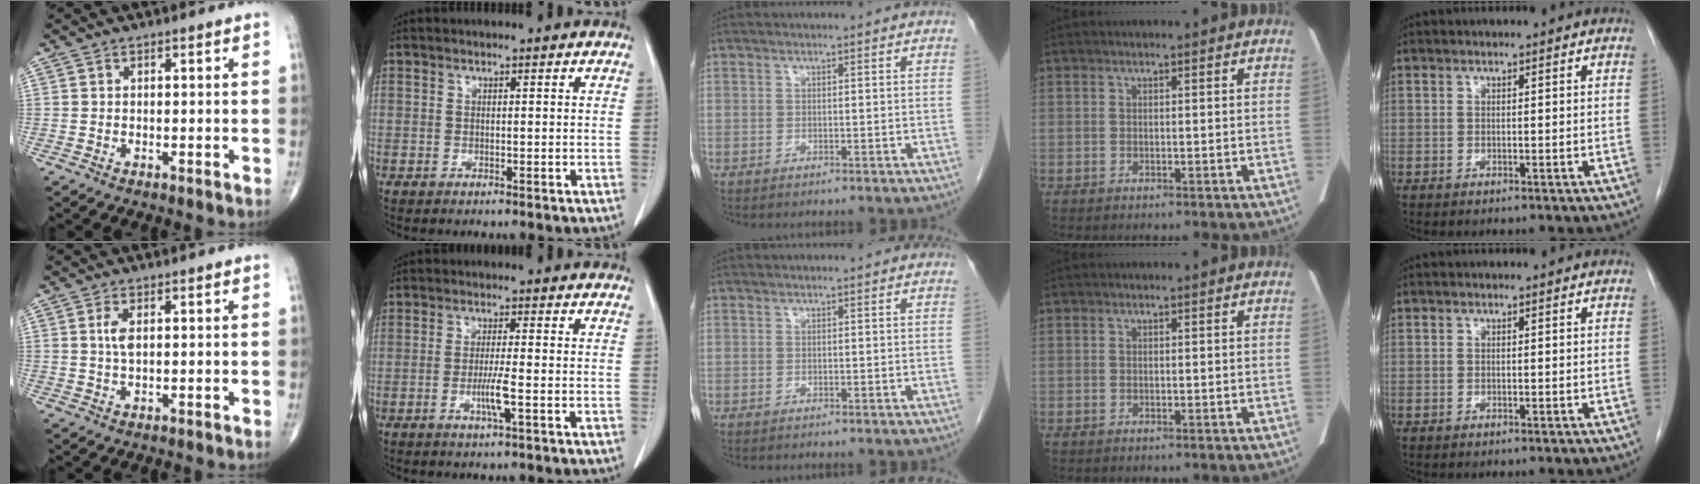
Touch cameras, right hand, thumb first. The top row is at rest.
{"thumb": {"total": 2.7, "force": [0.6, 1.1, 2.4], "torque": [-0.050, 0.000, 0.012]}, "index": {"total": 3.8, "force": [-1.2, -0.3, 3.6], "torque": [-0.070, -0.007, -0.023]}}